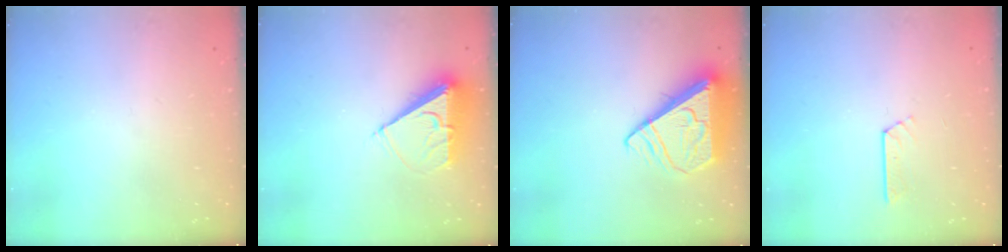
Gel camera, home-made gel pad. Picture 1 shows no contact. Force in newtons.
{"total": 7.3, "press": 7.3, "slide": 0.6}
{"total": 7.8, "press": 7.8, "slide": 0.9}
{"total": 3.2, "press": 3.2, "slide": 0.4}